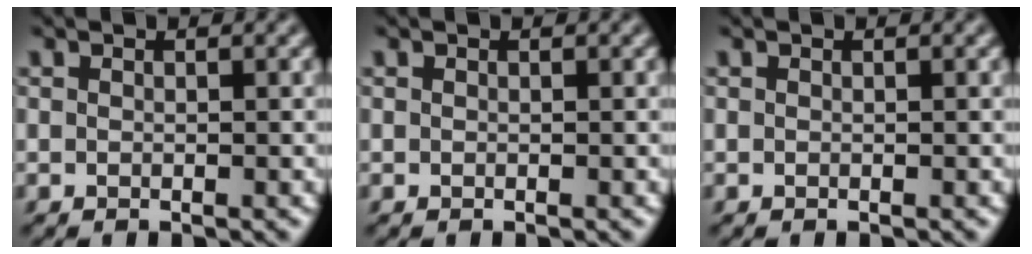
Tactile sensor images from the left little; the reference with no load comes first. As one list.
[{"total": 0.0}, {"total": 0.0}]